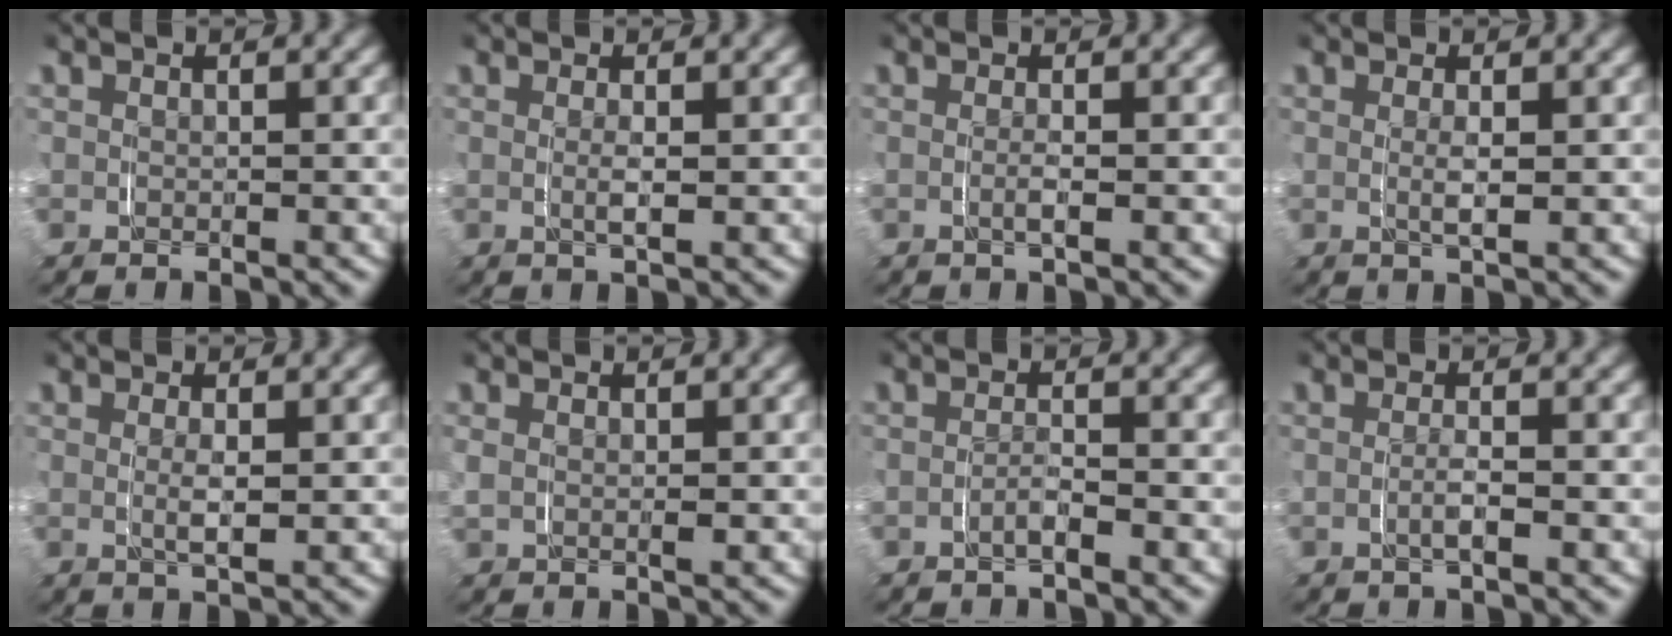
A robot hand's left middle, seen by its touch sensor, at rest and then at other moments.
{"total": 1.3, "force": [0.0, -0.1, 1.3], "torque": [-0.024, -0.005, 0.004]}
{"total": 1.0, "force": [-0.2, -0.2, 0.9], "torque": [-0.017, -0.005, -0.002]}
{"total": 1.5, "force": [0.1, -0.1, 1.5], "torque": [-0.028, -0.006, 0.006]}
{"total": 1.8, "force": [0.2, 0.1, 1.8], "torque": [-0.032, -0.007, 0.008]}
{"total": 1.5, "force": [0.4, 0.9, 1.2], "torque": [-0.031, -0.003, 0.011]}
{"total": 1.4, "force": [-1.1, -0.1, 0.8], "torque": [-0.017, -0.003, -0.021]}
{"total": 1.3, "force": [-0.5, -0.1, 1.2], "torque": [-0.023, -0.004, -0.008]}